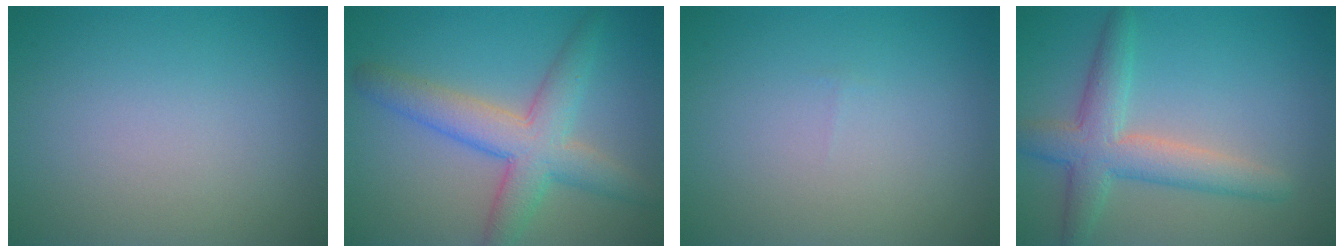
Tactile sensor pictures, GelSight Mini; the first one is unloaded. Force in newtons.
{"total": 5.8, "press": 5.8, "slide": 0.2}
{"total": 0.0}
{"total": 4.9, "press": 4.9, "slide": 0.2}